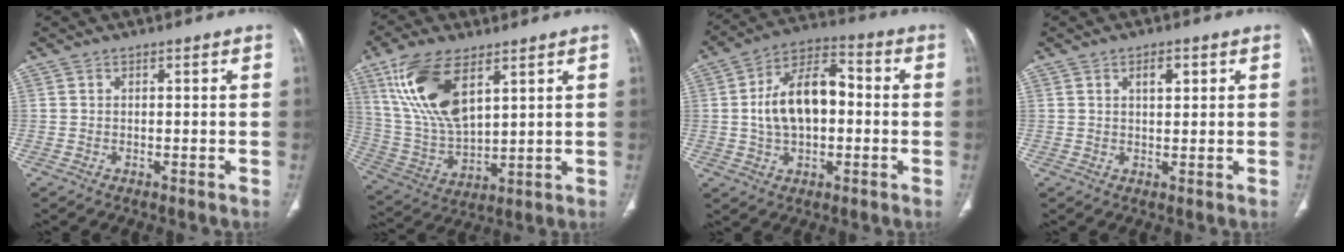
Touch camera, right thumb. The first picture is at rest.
{"total": 16.5, "force": [7.9, 7.4, 12.4], "torque": [-0.243, -0.026, 0.163]}
{"total": 14.1, "force": [0.1, 8.4, 11.4], "torque": [-0.185, 0.032, -0.005]}
{"total": 3.1, "force": [1.3, 1.4, 2.4], "torque": [-0.031, -0.005, 0.021]}